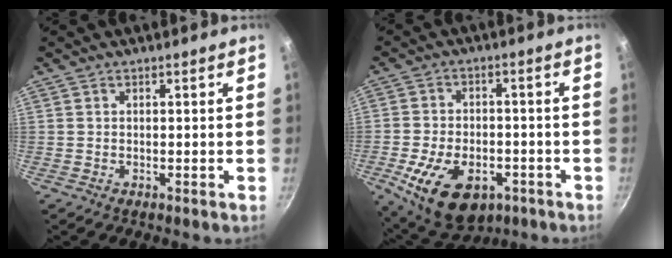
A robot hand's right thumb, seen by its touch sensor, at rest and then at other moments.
{"total": 15.4, "force": [-6.2, 9.5, 10.4], "torque": [-0.165, 0.011, -0.089]}